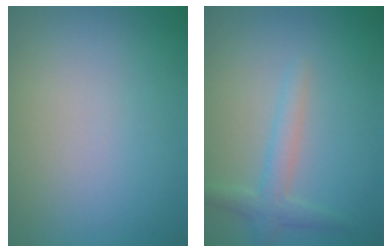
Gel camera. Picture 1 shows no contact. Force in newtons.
{"total": 2.3, "press": 2.3, "slide": 0.1}